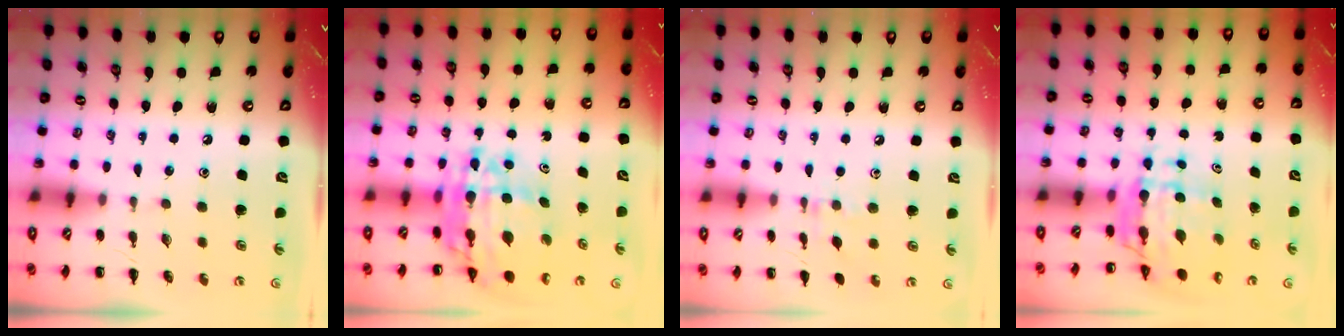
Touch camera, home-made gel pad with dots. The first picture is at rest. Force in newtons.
{"total": 14.2, "press": 13.6, "slide": 4.3}
{"total": 6.0, "press": 5.7, "slide": 1.9}
{"total": 6.6, "press": 6.2, "slide": 2.1}